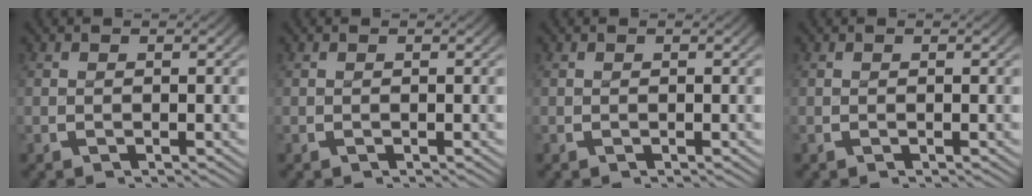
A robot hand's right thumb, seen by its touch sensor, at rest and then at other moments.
{"total": 0.0}
{"total": 0.0}
{"total": 0.0}